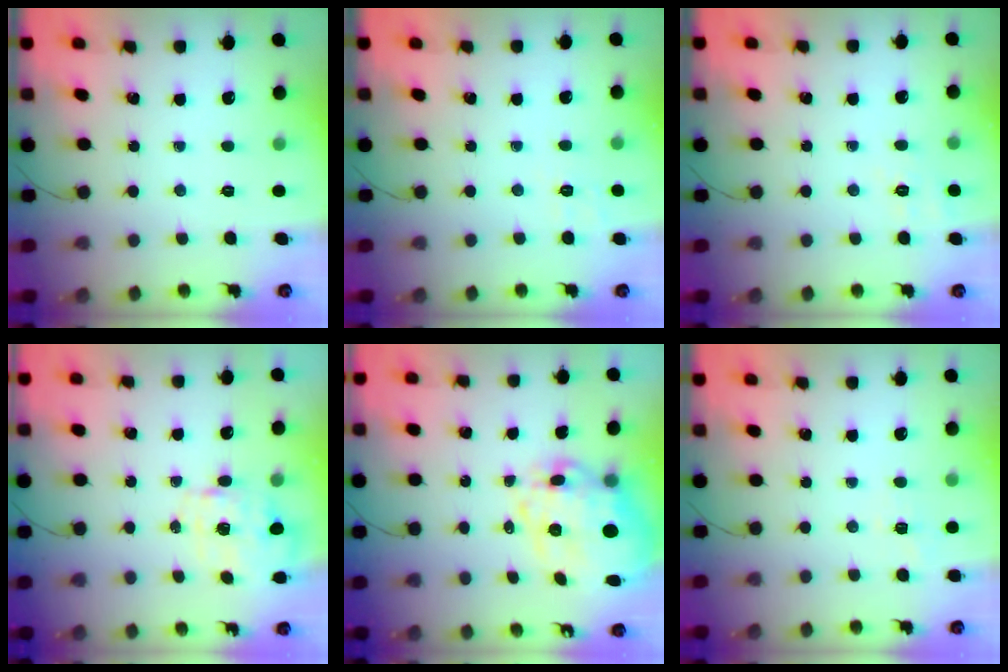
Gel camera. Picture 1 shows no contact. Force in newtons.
{"total": 2.8, "press": 2.3, "slide": 1.7}
{"total": 1.7, "press": 0.0, "slide": 1.7}
{"total": 2.9, "press": 2.7, "slide": 0.9}
{"total": 16.9, "press": 16.4, "slide": 4.1}
{"total": 4.2, "press": 3.8, "slide": 1.7}